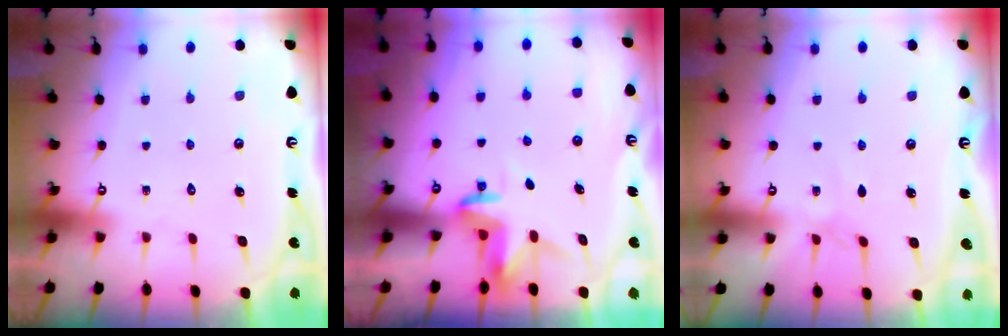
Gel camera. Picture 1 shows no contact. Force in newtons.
{"total": 3.6, "press": 3.6, "slide": 0.2}
{"total": 1.8, "press": 1.8, "slide": 0.3}